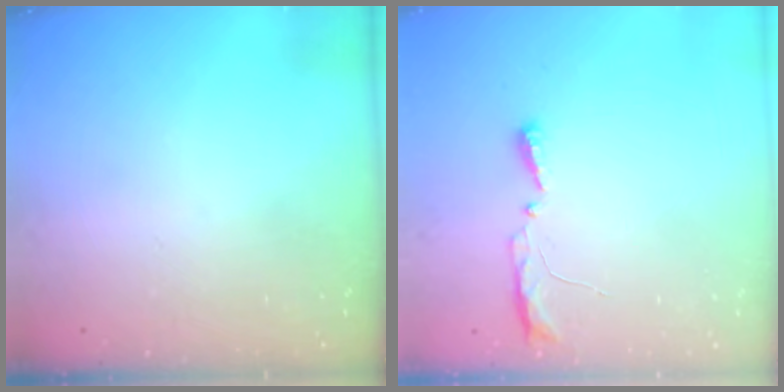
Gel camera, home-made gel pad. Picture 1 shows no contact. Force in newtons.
{"total": 8.2, "press": 5.2, "slide": 6.2}